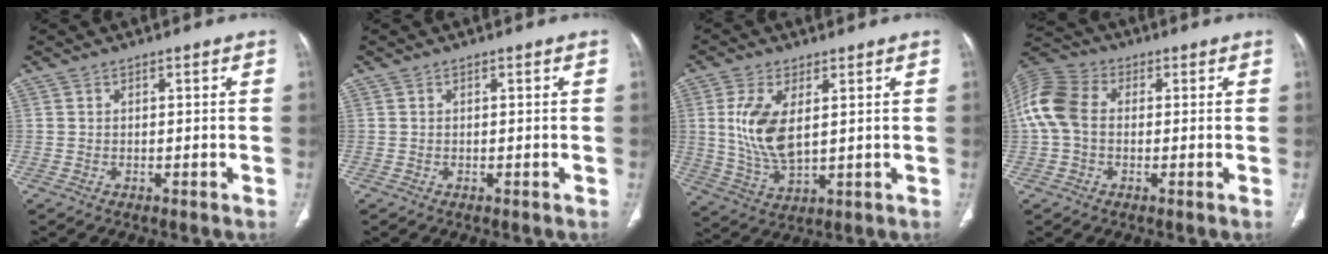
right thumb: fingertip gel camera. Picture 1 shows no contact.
{"total": 0.0}
{"total": 10.6, "force": [2.1, 5.2, 9.0], "torque": [-0.188, -0.015, 0.051]}
{"total": 10.4, "force": [0.4, 7.5, 7.3], "torque": [-0.162, 0.029, -0.001]}